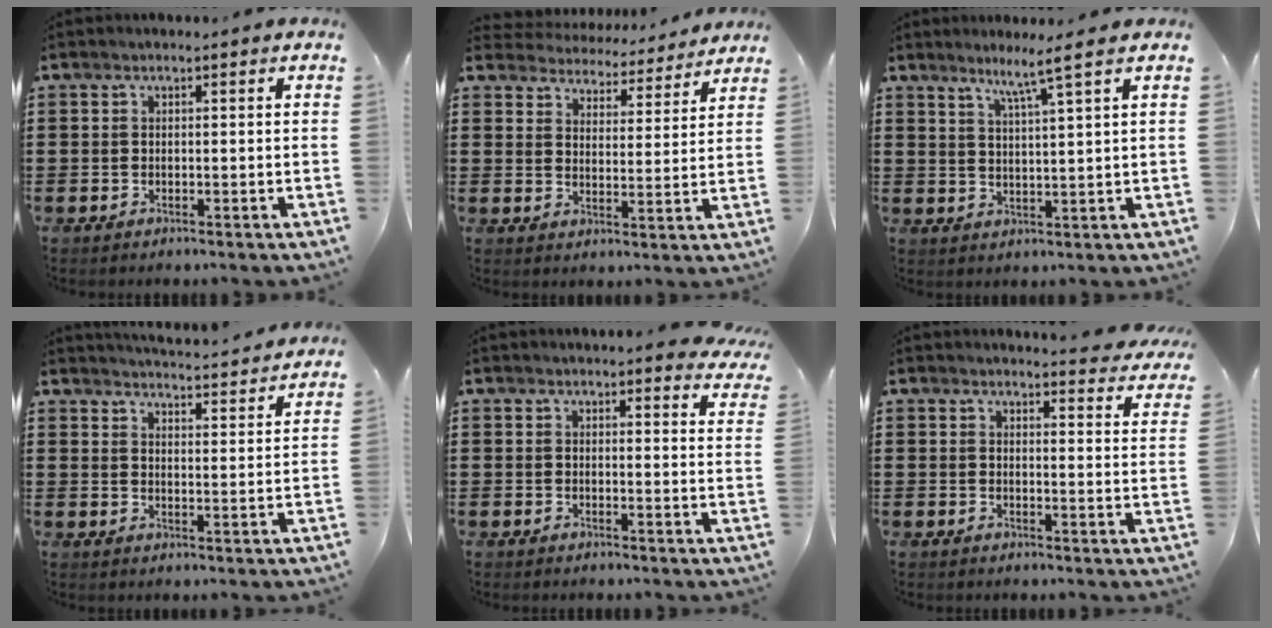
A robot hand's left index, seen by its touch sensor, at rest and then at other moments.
{"total": 4.5, "force": [4.5, 0.3, -0.3], "torque": [-0.014, -0.039, 0.074]}
{"total": 4.5, "force": [3.3, -1.1, 2.9], "torque": [-0.065, -0.012, 0.053]}
{"total": 4.0, "force": [3.9, -0.5, 0.2], "torque": [-0.015, -0.037, 0.063]}
{"total": 3.0, "force": [2.9, 0.0, 0.6], "torque": [-0.014, -0.013, 0.054]}
{"total": 3.6, "force": [3.6, -0.1, 0.7], "torque": [-0.011, -0.022, 0.061]}